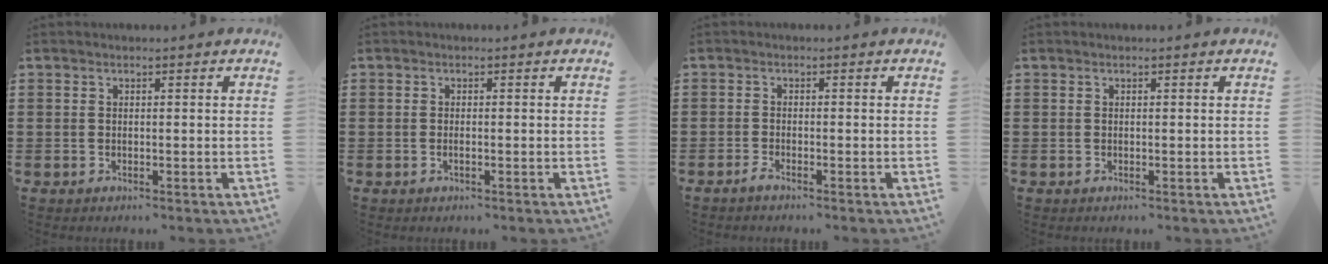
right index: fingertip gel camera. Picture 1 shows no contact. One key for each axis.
{"total": 0.5, "fx": -0.3, "fy": 0.1, "fz": 0.5, "tx": -0.008, "ty": -0.004, "tz": -0.005}
{"total": 1.2, "fx": -1.0, "fy": -0.1, "fz": 0.7, "tx": -0.021, "ty": -0.009, "tz": -0.021}
{"total": 0.0}